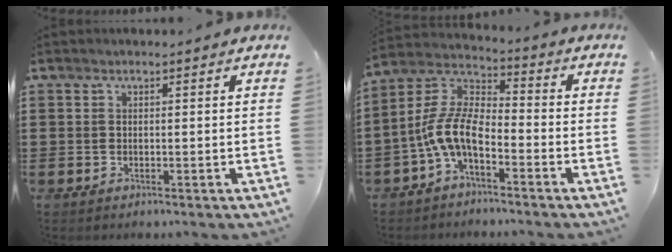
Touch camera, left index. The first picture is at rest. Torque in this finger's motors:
{"motor_torque": [1.05, 0.15, 0.94, 0.14]}